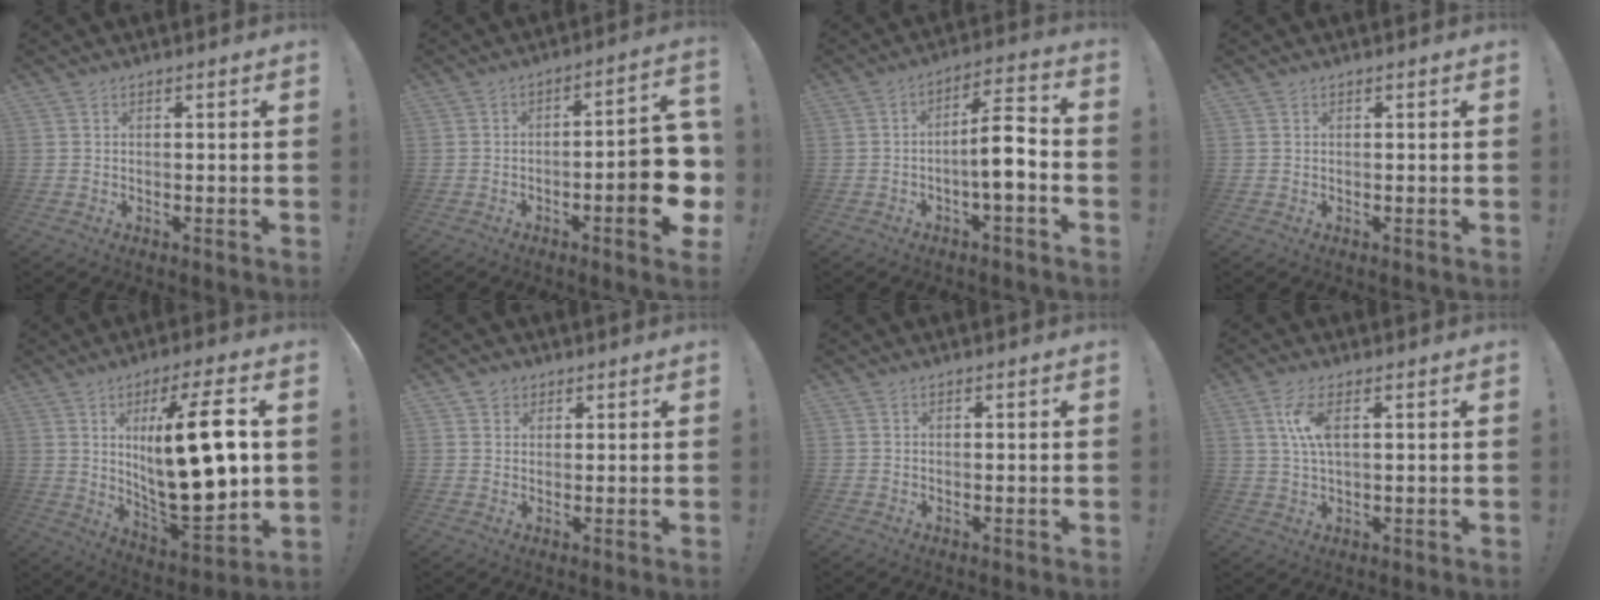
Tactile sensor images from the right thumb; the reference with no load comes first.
{"total": 13.4, "force": [-3.4, 3.6, 12.5], "torque": [-0.160, 0.010, -0.050]}
{"total": 9.9, "force": [-2.5, 2.8, 9.2], "torque": [-0.141, 0.014, -0.043]}
{"total": 0.0}
{"total": 23.0, "force": [4.3, 7.2, 21.5], "torque": [-0.350, -0.030, 0.064]}
{"total": 3.2, "force": [1.8, 2.7, 0.4], "torque": [0.000, -0.007, 0.032]}
{"total": 0.0}
{"total": 7.6, "force": [1.9, 3.1, 6.7], "torque": [-0.135, -0.002, 0.031]}